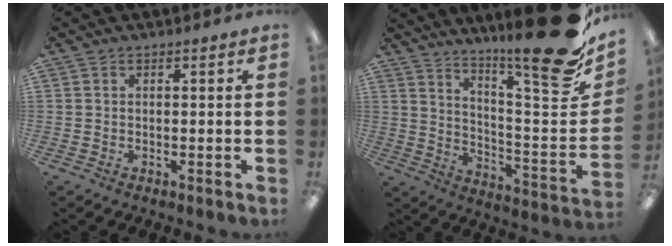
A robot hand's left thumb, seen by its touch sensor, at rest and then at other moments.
{"total": 22.3, "force": [15.6, 3.8, 15.4], "torque": [-0.199, -0.127, 0.240]}